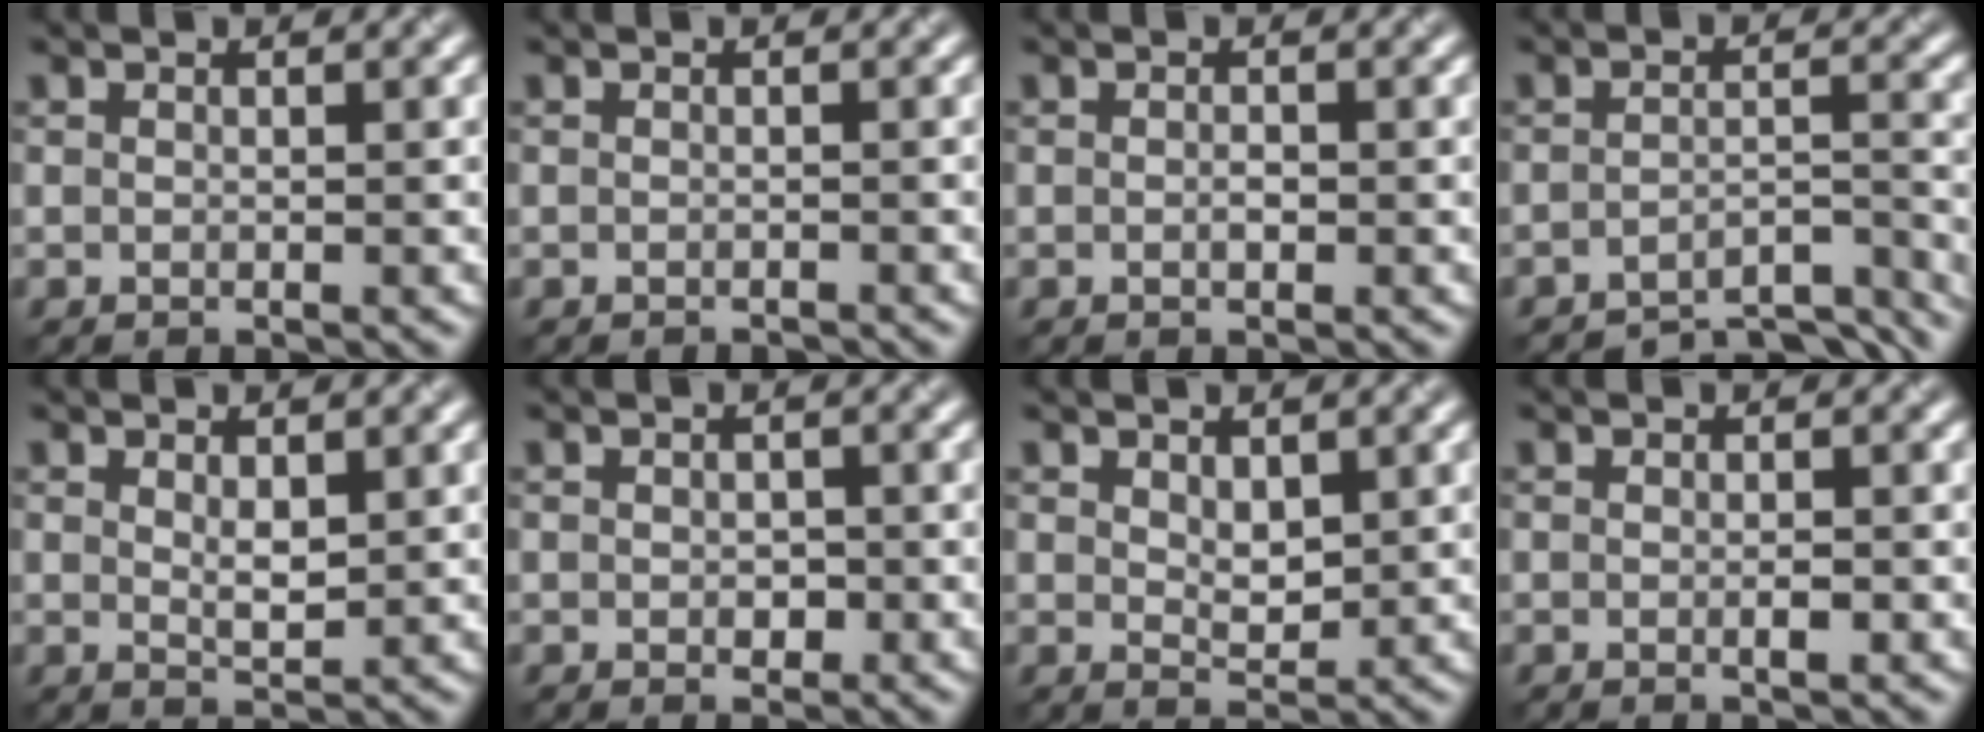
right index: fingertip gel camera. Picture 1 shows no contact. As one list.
[{"total": 0.9, "force": [-0.9, 0.1, 0.2], "torque": [0.001, -0.002, -0.016]}, {"total": 0.7, "force": [-0.2, 0.3, 0.6], "torque": [-0.014, 0.000, -0.002]}, {"total": 7.4, "force": [-6.8, 1.3, 2.6], "torque": [-0.031, -0.007, -0.093]}, {"total": 1.6, "force": [0.7, 0.6, 1.3], "torque": [-0.024, -0.004, 0.017]}, {"total": 1.1, "force": [-0.1, 0.8, 0.7], "torque": [-0.010, -0.003, -0.003]}, {"total": 2.0, "force": [0.8, 1.1, 1.4], "torque": [-0.024, -0.005, 0.018]}, {"total": 0.9, "force": [-0.2, 0.2, 0.9], "torque": [-0.016, -0.001, -0.002]}]